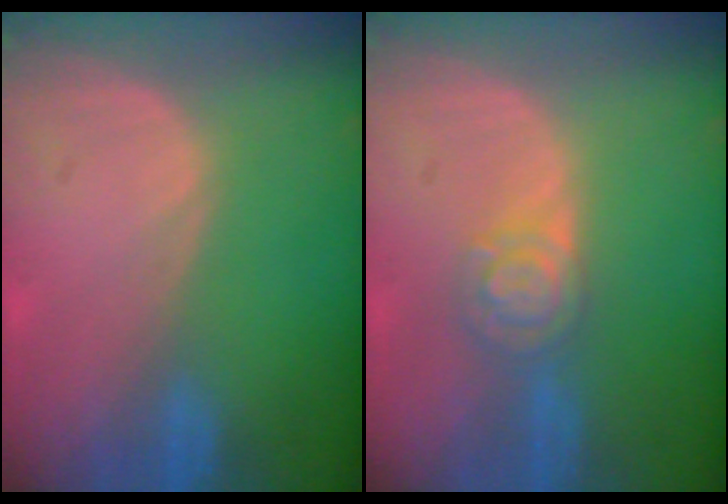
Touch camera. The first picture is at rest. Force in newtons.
{"total": 4.9, "press": 4.3, "slide": 2.4}